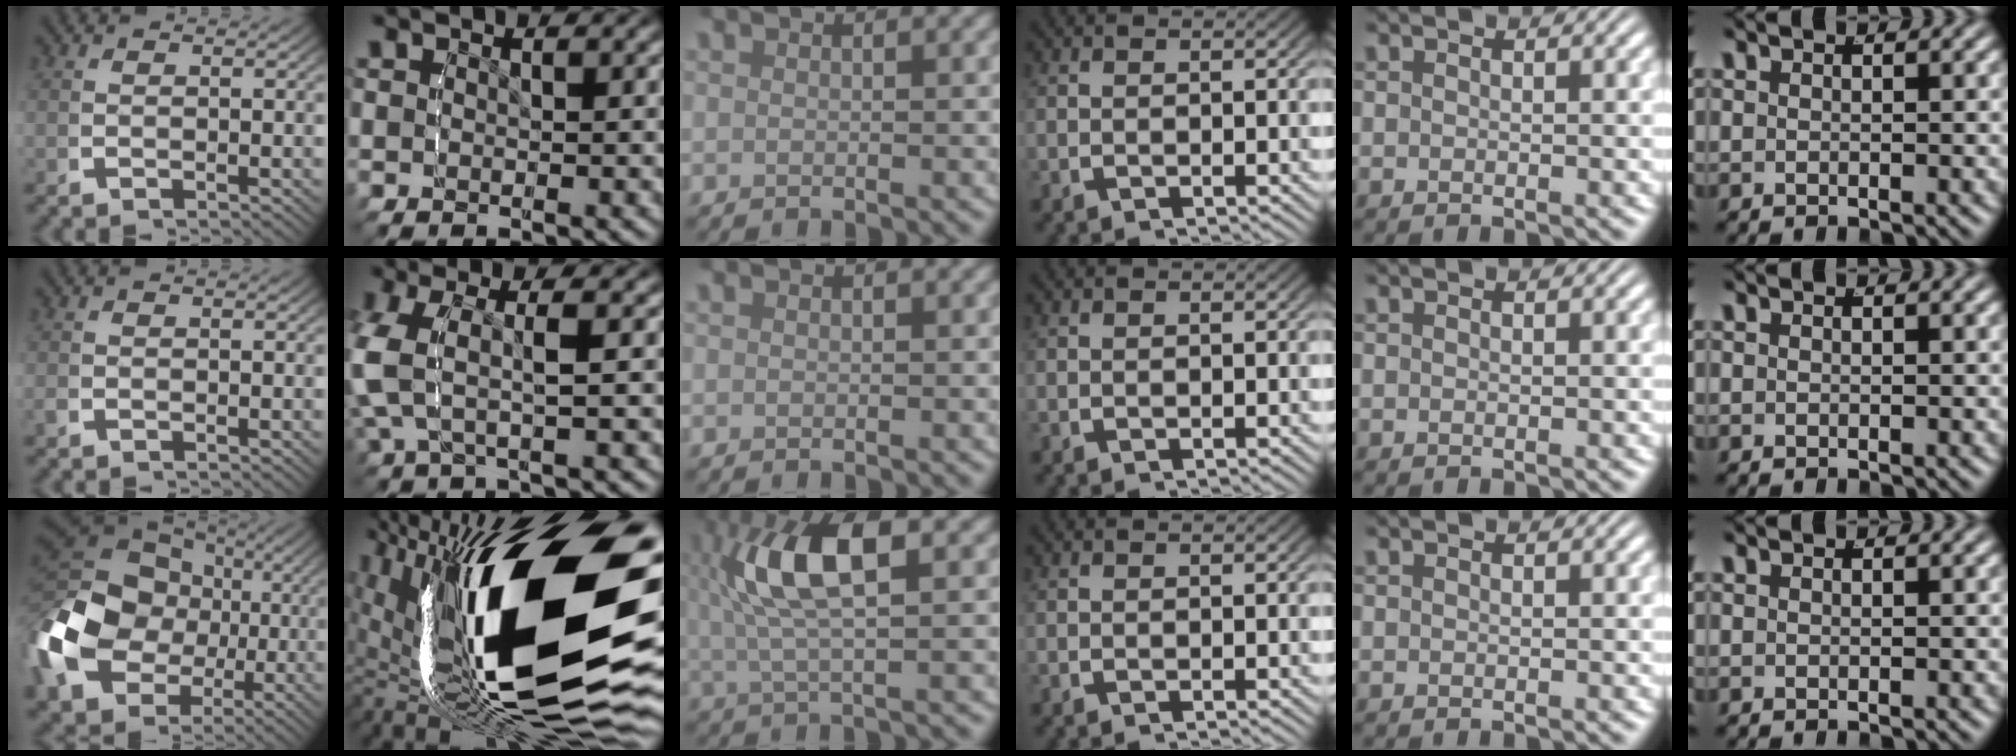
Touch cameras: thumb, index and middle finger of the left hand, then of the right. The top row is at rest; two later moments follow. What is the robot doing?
{"motion": "grasp_and_lifting", "object": "scissors"}